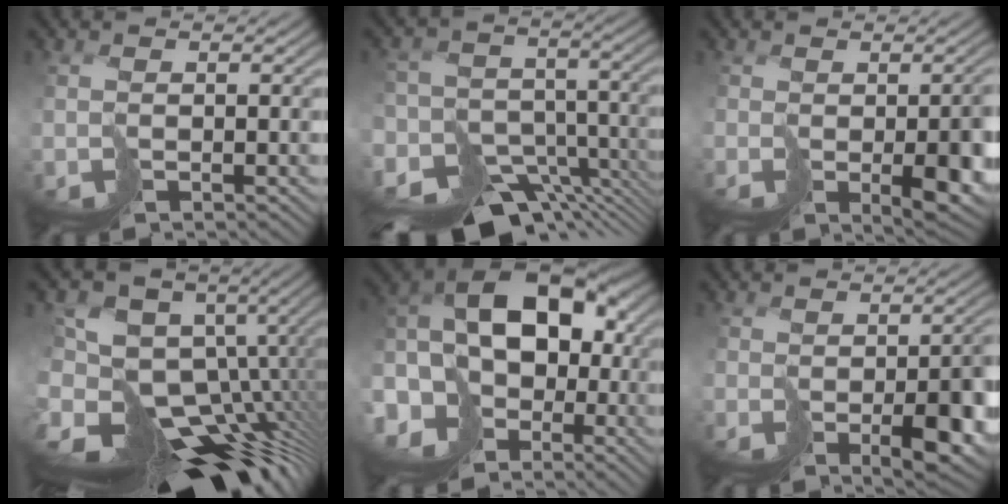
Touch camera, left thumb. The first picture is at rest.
{"total": 12.7, "force": [-9.6, 6.6, 5.0], "torque": [-0.116, -0.003, -0.127]}
{"total": 5.1, "force": [-1.5, 2.4, 4.3], "torque": [-0.058, -0.023, 0.001]}
{"total": 15.5, "force": [-4.6, 9.7, 11.2], "torque": [-0.178, 0.036, -0.059]}
{"total": 17.1, "force": [-2.0, 11.6, 12.3], "torque": [-0.249, -0.013, -0.024]}
{"total": 5.6, "force": [-2.6, 2.6, 4.3], "torque": [-0.052, -0.019, -0.019]}